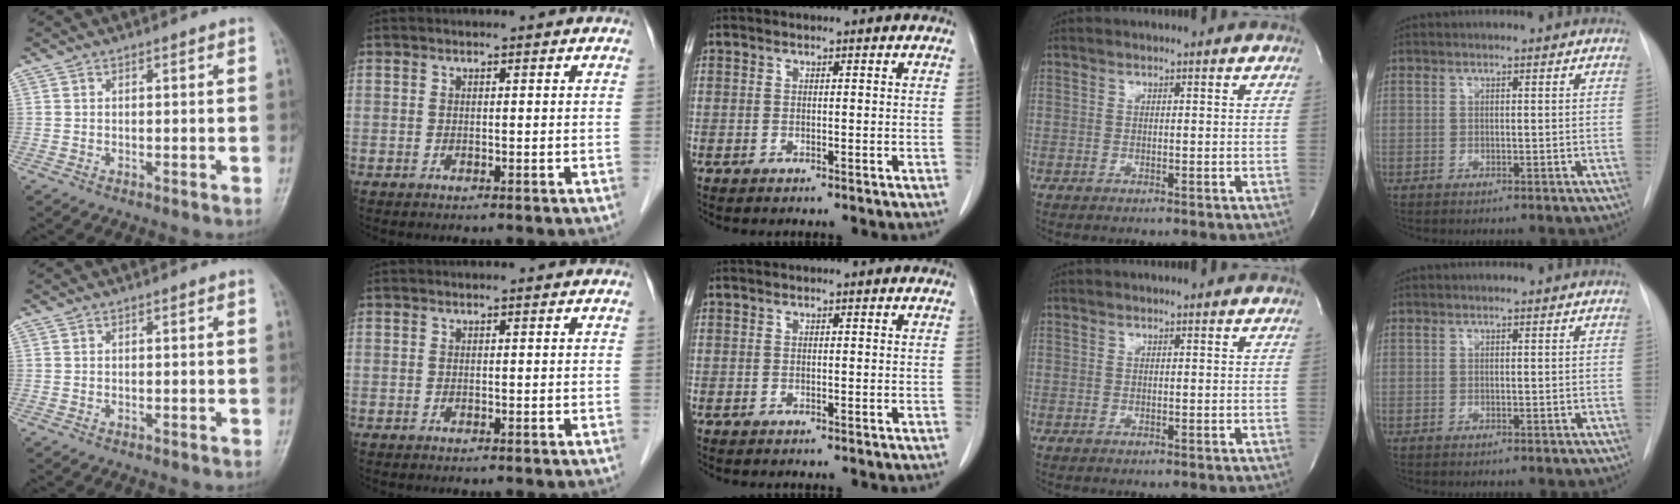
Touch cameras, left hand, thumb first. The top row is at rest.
{}